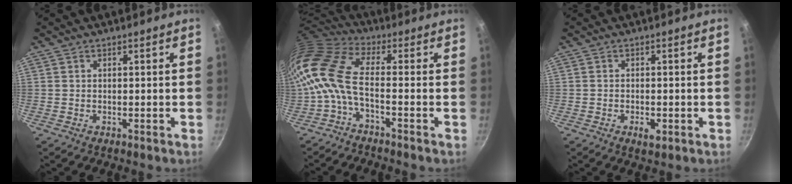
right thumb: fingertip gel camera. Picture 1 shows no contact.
{"total": 12.6, "force": [-2.3, 5.3, 11.2], "torque": [-0.247, 0.027, -0.067]}
{"total": 2.5, "force": [-1.0, 1.3, 1.9], "torque": [-0.034, 0.003, -0.016]}